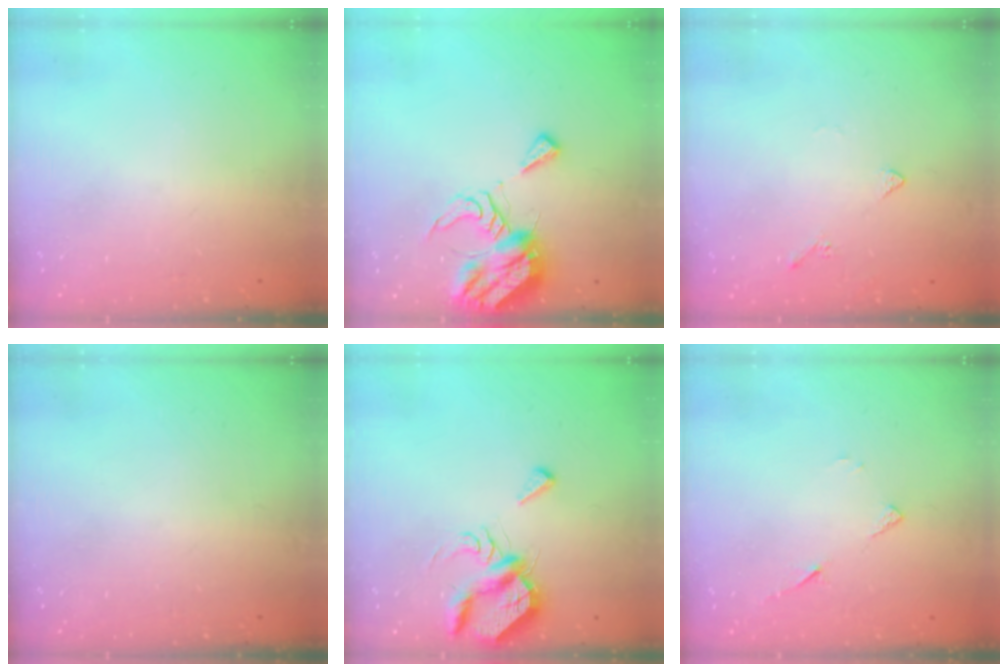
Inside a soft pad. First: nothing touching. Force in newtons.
{"total": 10.9, "press": 10.9, "slide": 1.2}
{"total": 3.2, "press": 3.2, "slide": 0.6}
{"total": 0.0}
{"total": 7.3, "press": 7.2, "slide": 0.7}
{"total": 5.7, "press": 5.7, "slide": 0.5}